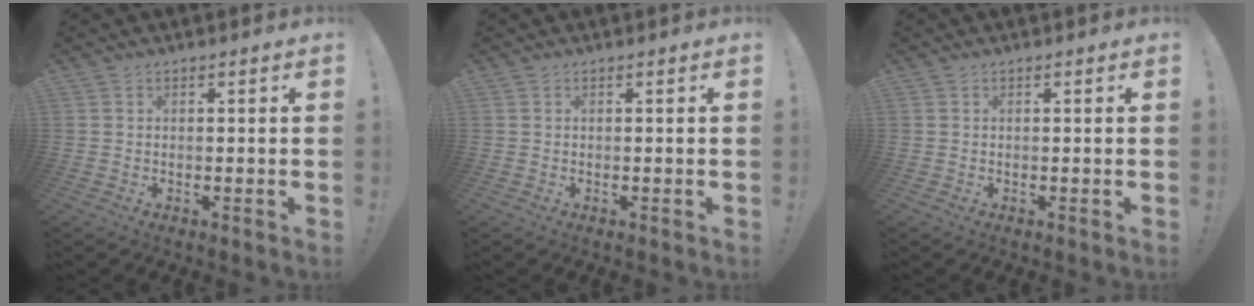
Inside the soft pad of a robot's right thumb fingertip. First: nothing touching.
{"total": 0.0}
{"total": 0.0}